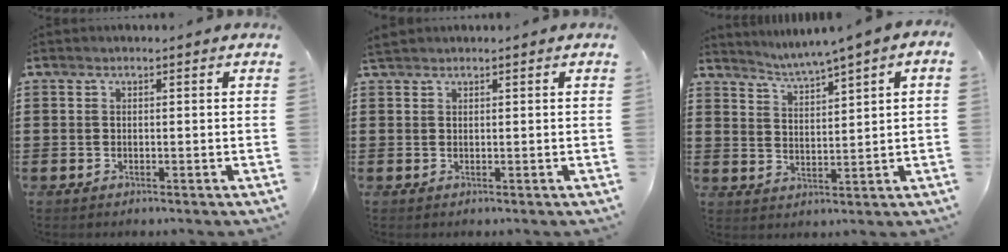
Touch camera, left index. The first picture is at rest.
{"total": 0.9, "force": [0.8, 0.2, 0.3], "torque": [-0.009, 0.000, 0.017]}
{"total": 1.9, "force": [1.7, -0.6, 0.7], "torque": [-0.023, -0.018, 0.024]}